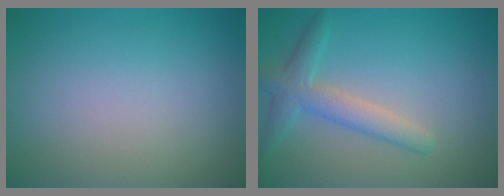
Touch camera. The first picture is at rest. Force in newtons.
{"total": 3.2, "press": 3.2, "slide": 0.2}